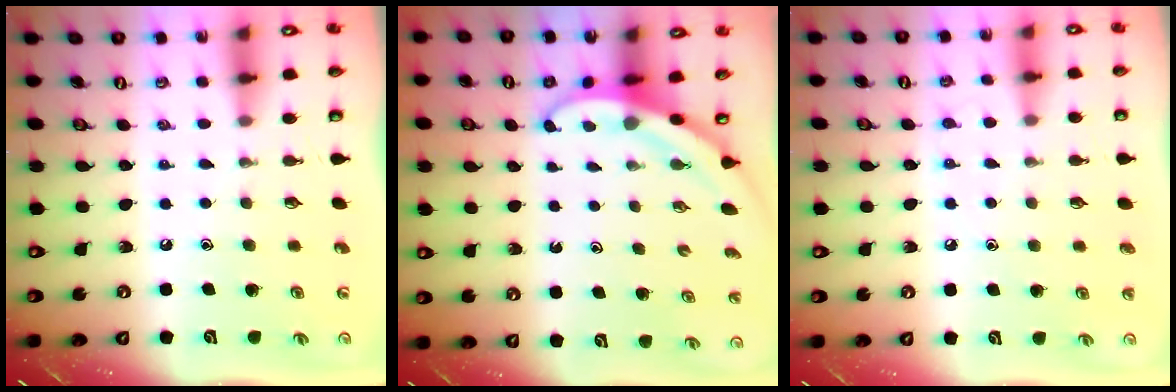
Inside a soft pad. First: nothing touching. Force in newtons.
{"total": 3.0, "press": 3.0, "slide": 0.1}
{"total": 4.6, "press": 4.5, "slide": 0.8}